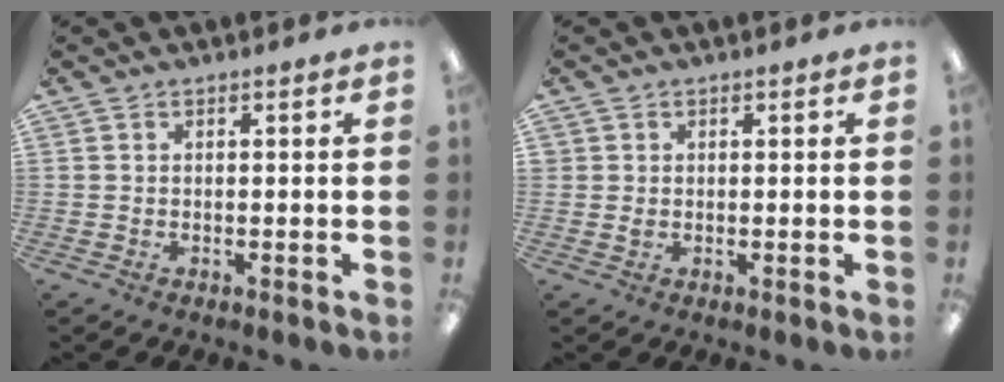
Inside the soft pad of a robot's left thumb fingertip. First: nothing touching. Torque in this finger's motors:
{"motor_torque": [-0.13, 0.13, 0.08, -0.12, 0.00]}